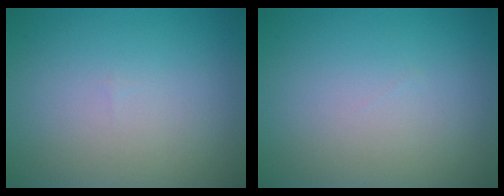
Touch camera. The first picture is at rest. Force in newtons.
{"total": 0.0}